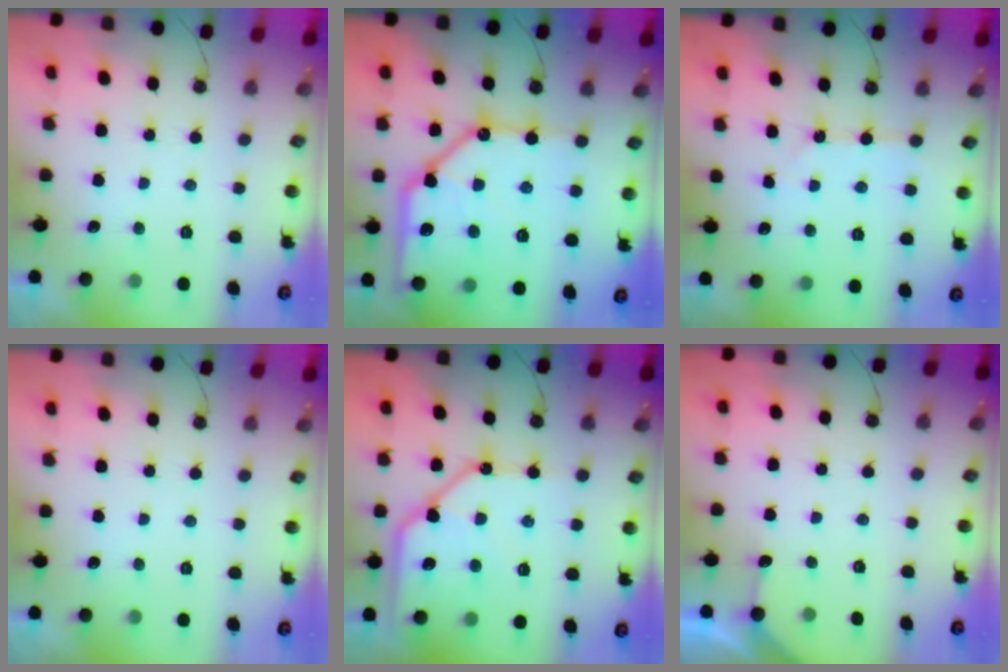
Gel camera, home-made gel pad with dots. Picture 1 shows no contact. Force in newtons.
{"total": 24.1, "press": 23.9, "slide": 3.0}
{"total": 3.3, "press": 3.3, "slide": 0.6}
{"total": 0.0}
{"total": 15.8, "press": 15.7, "slide": 1.7}
{"total": 3.6, "press": 3.6, "slide": 0.4}